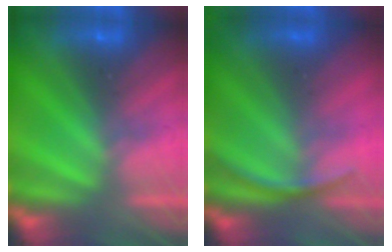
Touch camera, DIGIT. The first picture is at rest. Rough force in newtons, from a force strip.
{"total": 2.9}